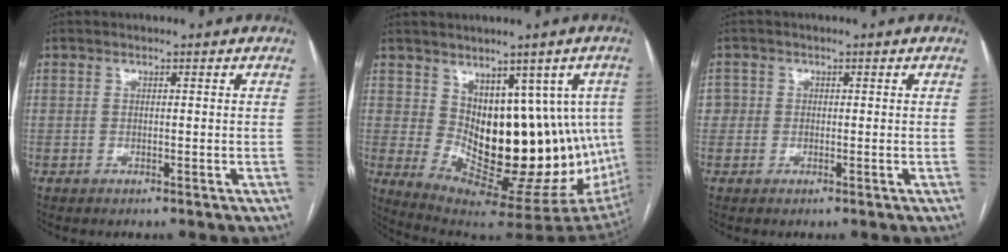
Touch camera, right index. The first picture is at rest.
{"total": 17.1, "force": [1.5, 8.2, 15.0], "torque": [-0.177, 0.007, 0.049]}
{"total": 2.3, "force": [0.1, 2.3, 0.2], "torque": [0.015, 0.011, 0.004]}